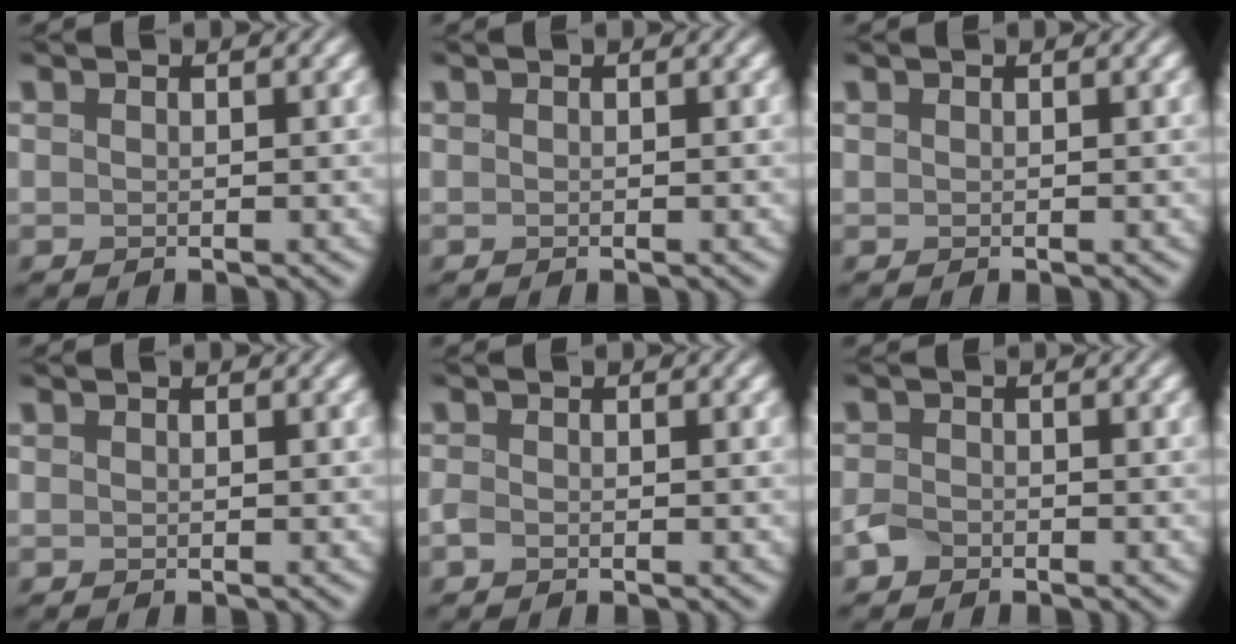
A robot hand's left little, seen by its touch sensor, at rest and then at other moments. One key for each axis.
{"total": 0.0}
{"total": 0.0}
{"total": 0.0}
{"total": 1.2, "fx": -0.8, "fy": 0.7, "fz": 0.5, "tx": -0.008, "ty": -0.001, "tz": -0.016}
{"total": 1.7, "fx": -1.2, "fy": 1.0, "fz": 0.5, "tx": -0.007, "ty": 0.001, "tz": -0.030}